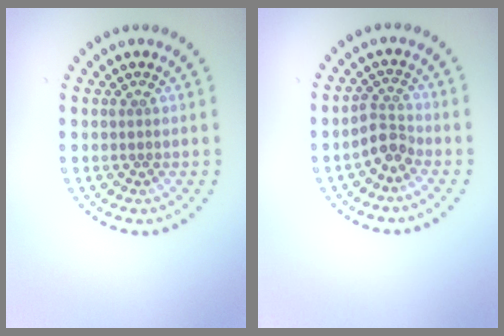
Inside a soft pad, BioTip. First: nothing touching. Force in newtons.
{"total": 2.2, "press": 1.8, "slide": 1.4}